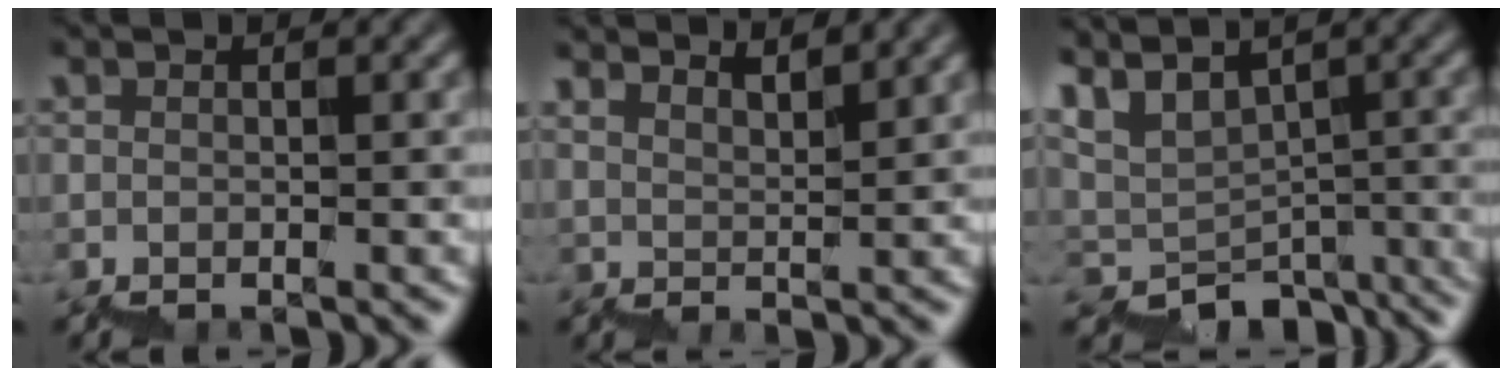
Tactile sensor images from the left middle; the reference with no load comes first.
{"total": 5.4, "force": [5.2, 0.9, 1.1], "torque": [0.002, 0.022, 0.076]}
{"total": 3.4, "force": [0.7, 2.6, 2.0], "torque": [-0.023, 0.002, 0.035]}